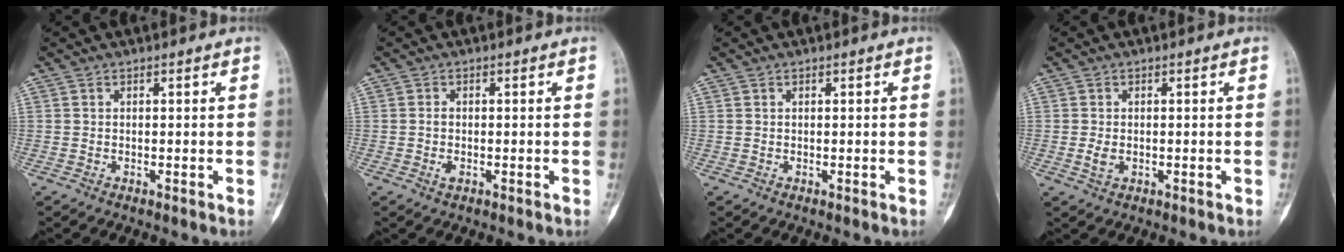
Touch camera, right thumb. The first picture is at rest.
{"total": 1.5, "force": [-0.4, 1.0, 1.1], "torque": [-0.018, 0.003, -0.009]}
{"total": 0.0}
{"total": 1.9, "force": [-0.3, 1.3, 1.3], "torque": [-0.029, -0.003, -0.006]}